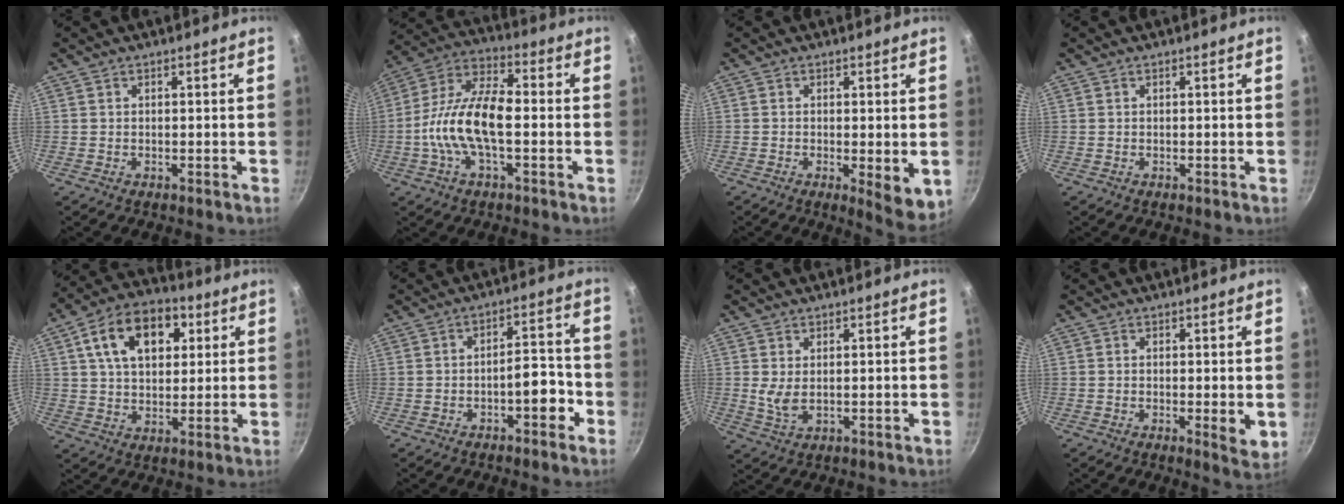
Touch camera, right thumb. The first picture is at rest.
{"total": 14.6, "force": [-2.1, 6.5, 12.9], "torque": [-0.236, 0.037, -0.057]}
{"total": 6.3, "force": [-0.9, 2.0, 5.9], "torque": [-0.074, -0.013, -0.008]}
{"total": 0.0}
{"total": 15.8, "force": [5.4, 10.3, 10.8], "torque": [-0.149, 0.006, 0.078]}
{"total": 6.3, "force": [-2.9, 2.6, 4.9], "torque": [-0.048, 0.042, -0.038]}
{"total": 3.7, "force": [0.7, 1.9, 3.1], "torque": [-0.059, -0.011, 0.022]}
{"total": 3.7, "force": [-0.2, 1.1, 3.6], "torque": [-0.051, -0.013, -0.004]}